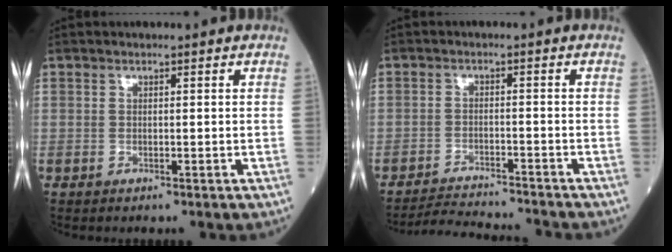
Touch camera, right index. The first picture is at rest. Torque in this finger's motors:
{"motor_torque": [-1.00, -0.91, -0.17, -0.06]}